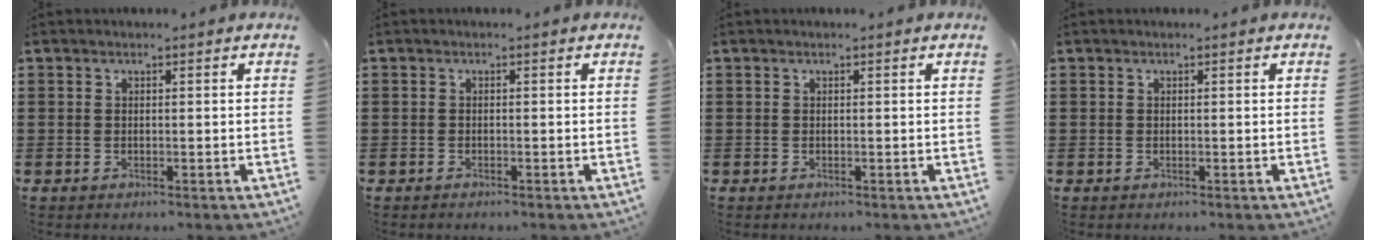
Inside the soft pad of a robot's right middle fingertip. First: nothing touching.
{"total": 0.5, "force": [-0.5, 0.1, 0.1], "torque": [-0.002, -0.001, -0.010]}
{"total": 0.0}
{"total": 0.0}